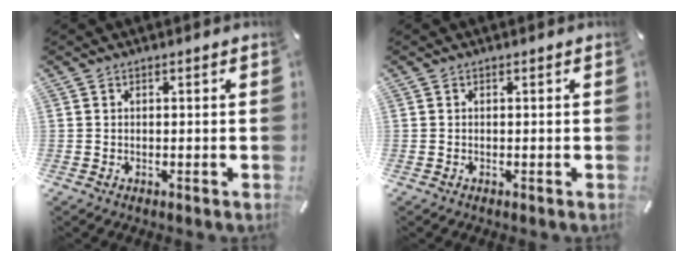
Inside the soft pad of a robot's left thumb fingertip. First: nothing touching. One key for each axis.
{"total": 0.0}